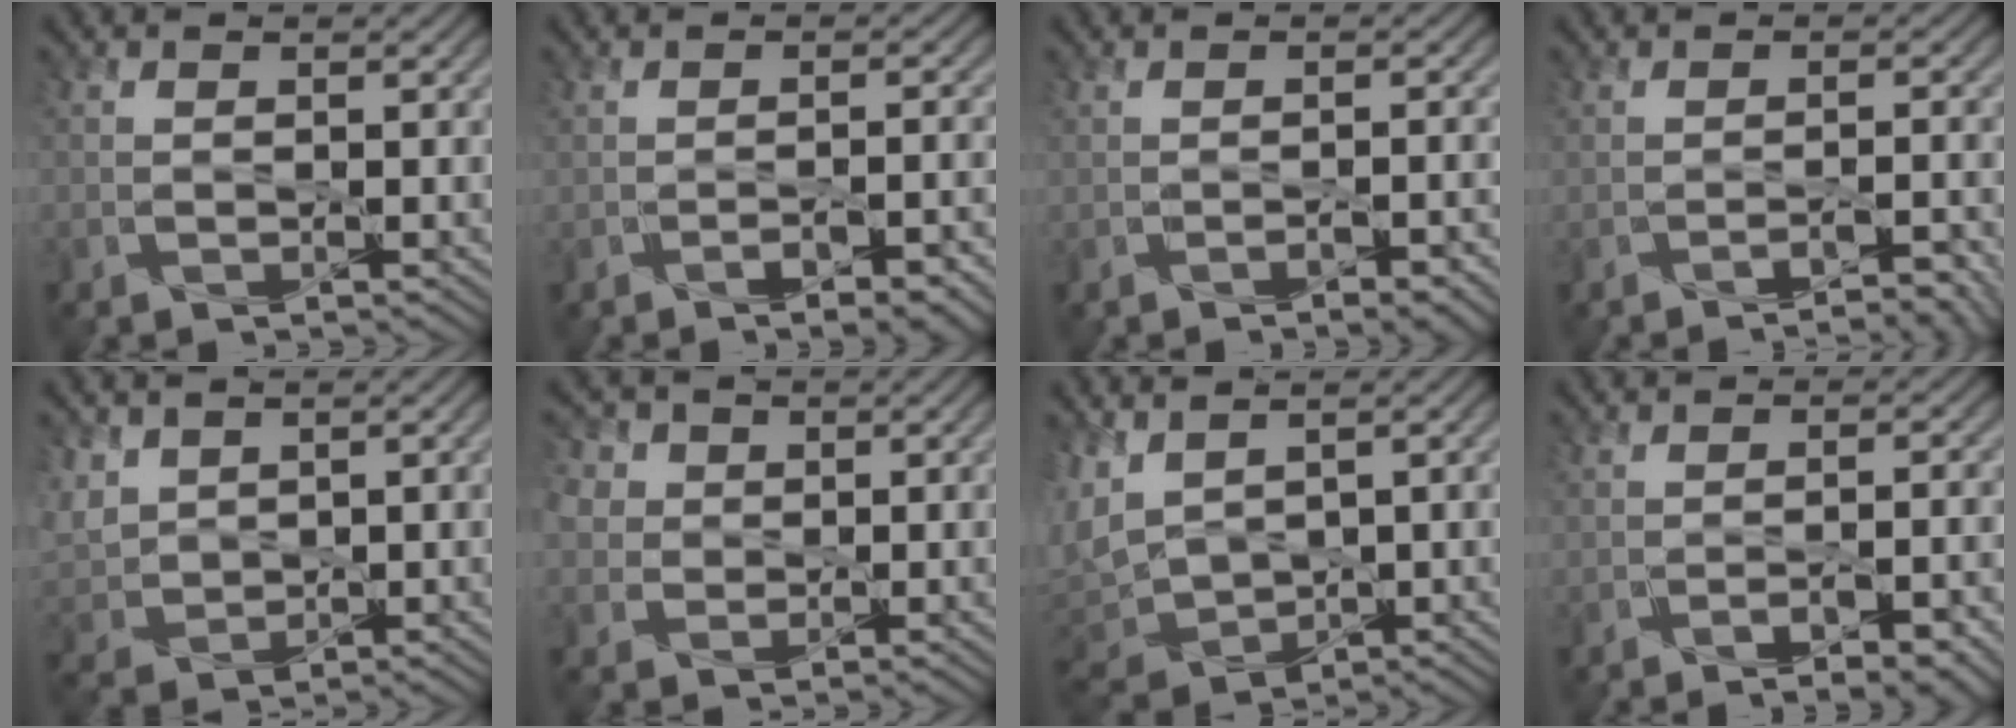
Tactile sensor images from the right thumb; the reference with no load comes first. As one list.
[{"total": 4.0, "force": [-2.2, 1.1, 3.2], "torque": [-0.049, 0.003, -0.028]}, {"total": 2.8, "force": [-1.6, 0.8, 2.1], "torque": [-0.033, -0.001, -0.018]}, {"total": 3.6, "force": [-2.6, 0.6, 2.5], "torque": [-0.034, 0.004, -0.035]}, {"total": 5.7, "force": [2.6, 4.1, 3.0], "torque": [-0.102, 0.001, 0.057]}, {"total": 5.2, "force": [2.0, 4.3, 2.2], "torque": [-0.088, 0.013, 0.038]}, {"total": 5.6, "force": [1.3, 3.2, 4.4], "torque": [-0.131, -0.004, 0.023]}, {"total": 4.7, "force": [-2.7, 1.2, 3.7], "torque": [-0.050, -0.001, -0.030]}]